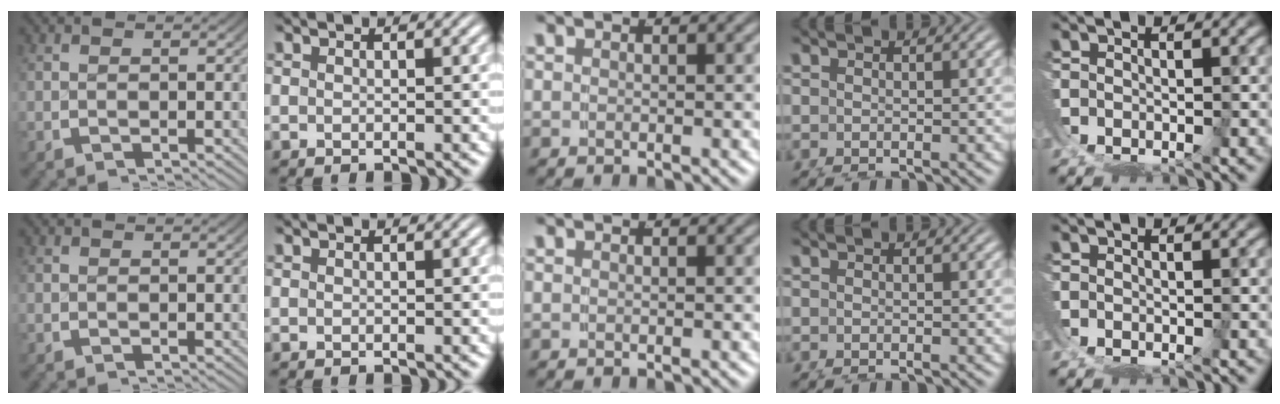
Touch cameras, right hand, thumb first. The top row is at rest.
{}